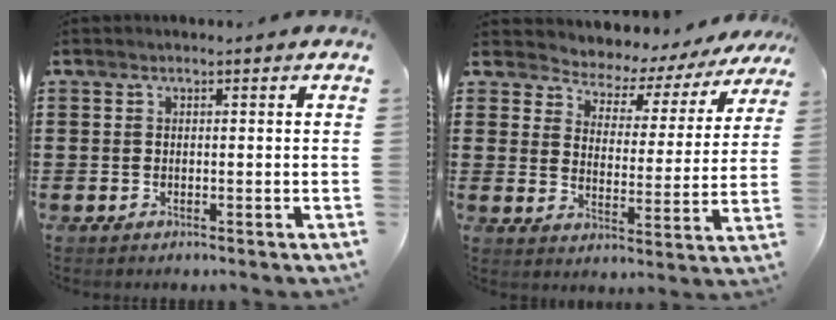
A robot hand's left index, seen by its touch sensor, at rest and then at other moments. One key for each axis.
{"total": 3.4, "fx": 3.3, "fy": 0.8, "fz": 0.1, "tx": -0.028, "ty": -0.031, "tz": 0.045}